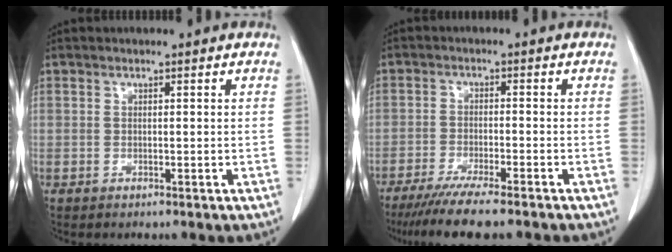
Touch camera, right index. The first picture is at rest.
{"total": 9.0, "force": [-7.4, 0.5, 5.2], "torque": [-0.078, -0.021, -0.117]}